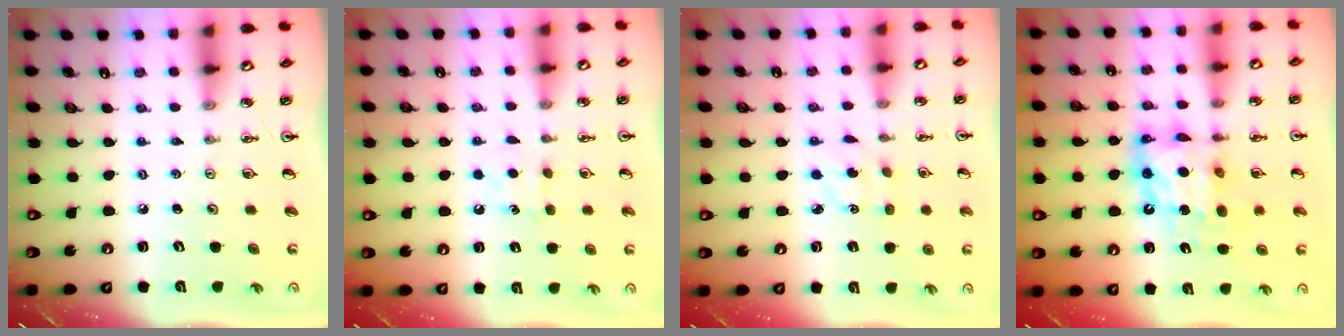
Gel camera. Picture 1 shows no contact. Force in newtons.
{"total": 6.4, "press": 6.3, "slide": 0.8}
{"total": 3.3, "press": 3.2, "slide": 0.8}
{"total": 11.7, "press": 11.6, "slide": 1.1}